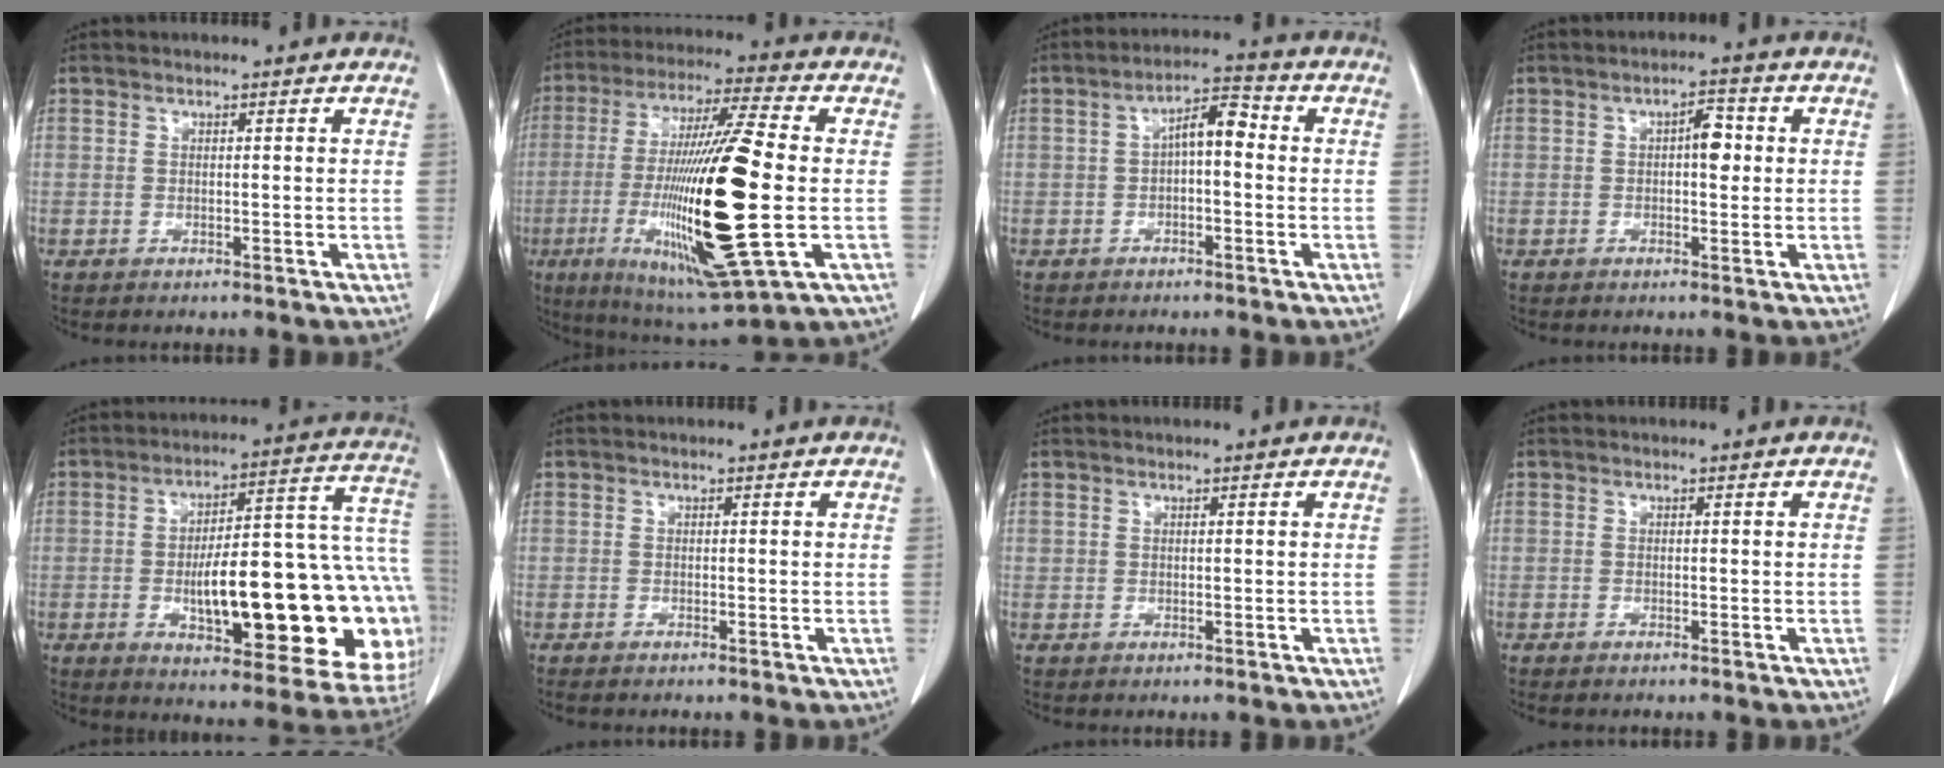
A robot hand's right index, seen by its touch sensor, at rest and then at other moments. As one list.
[{"total": 24.1, "force": [-3.9, 2.0, 23.7], "torque": [-0.481, -0.029, -0.065]}, {"total": 5.5, "force": [0.1, 1.9, 5.2], "torque": [-0.088, 0.029, -0.002]}, {"total": 3.4, "force": [0.5, 1.4, 3.1], "torque": [-0.041, 0.011, 0.007]}, {"total": 27.3, "force": [-4.7, 6.9, 26.0], "torque": [-0.271, 0.028, -0.052]}, {"total": 0.7, "force": [-0.6, -0.1, 0.3], "torque": [-0.008, -0.003, -0.011]}, {"total": 0.0}, {"total": 0.6, "force": [-0.5, -0.1, 0.2], "torque": [-0.008, -0.002, -0.009]}]